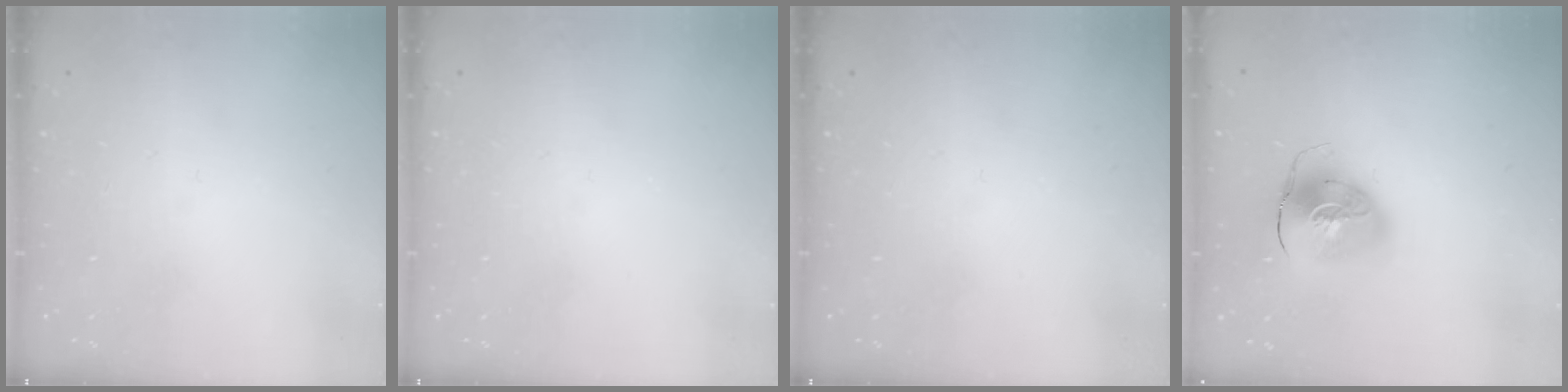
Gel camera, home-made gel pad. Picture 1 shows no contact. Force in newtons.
{"total": 0.0}
{"total": 0.0}
{"total": 11.2, "press": 11.0, "slide": 1.7}